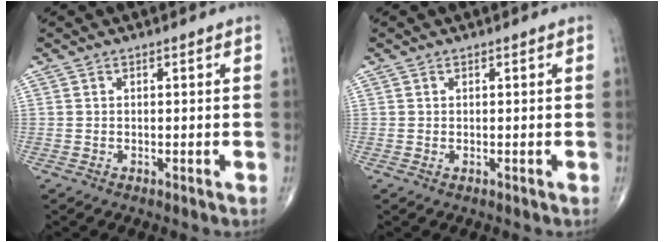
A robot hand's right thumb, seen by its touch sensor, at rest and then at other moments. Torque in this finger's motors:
{"motor_torque": [1.29, 0.83, -0.02, -0.16, 0.02]}